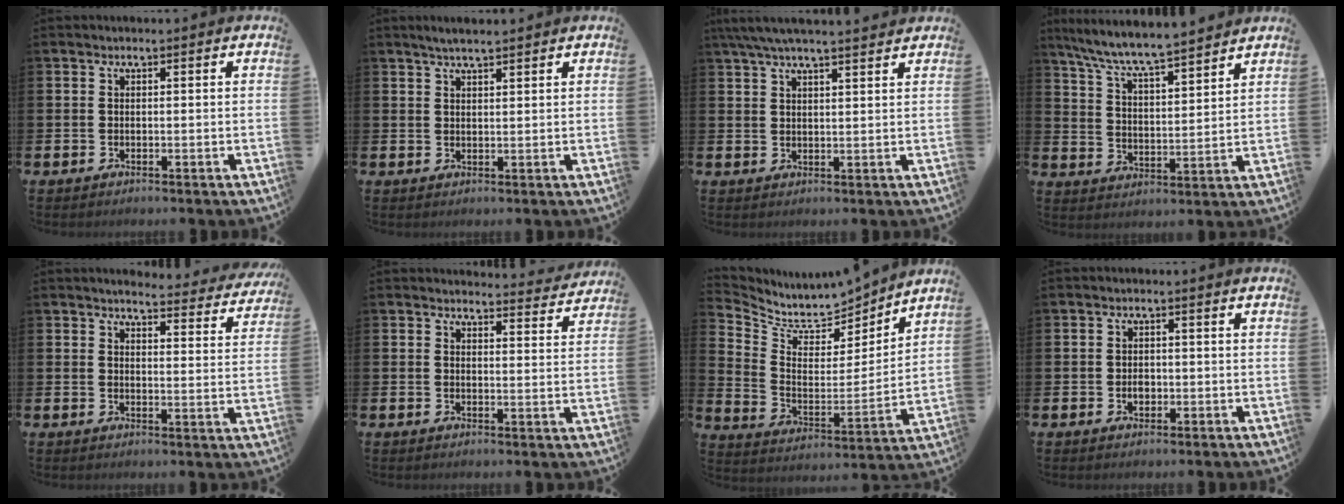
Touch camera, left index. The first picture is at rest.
{"total": 2.9, "force": [2.6, 0.5, 1.3], "torque": [-0.016, -0.006, 0.043]}
{"total": 5.2, "force": [4.7, 0.4, 2.1], "torque": [-0.047, -0.012, 0.086]}
{"total": 7.5, "force": [7.2, 0.2, 2.2], "torque": [-0.071, -0.053, 0.124]}
{"total": 3.8, "force": [3.8, 0.1, 0.3], "torque": [-0.006, -0.035, 0.061]}
{"total": 3.5, "force": [3.5, 0.3, 0.0], "torque": [0.015, -0.031, 0.058]}
{"total": 6.9, "force": [6.7, 1.8, 0.6], "torque": [-0.051, -0.061, 0.113]}
{"total": 1.8, "force": [-0.3, 1.3, 1.2], "torque": [-0.015, 0.003, -0.009]}